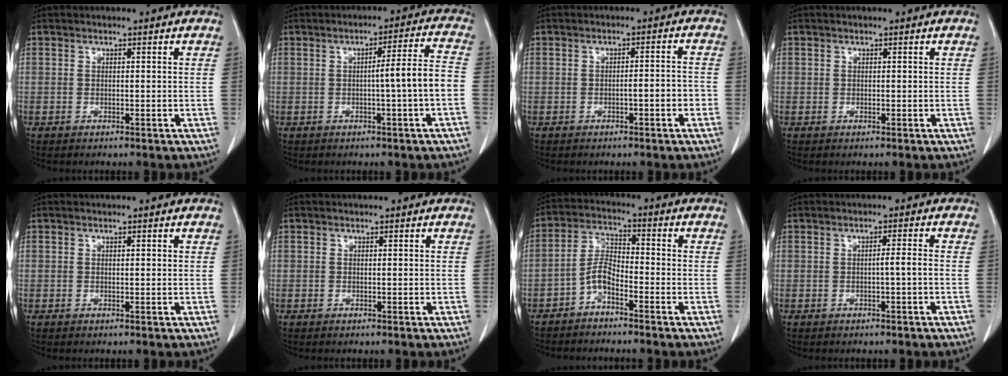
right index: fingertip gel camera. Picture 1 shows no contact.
{"total": 6.5, "force": [-1.4, -0.7, 6.3], "torque": [-0.089, 0.015, -0.019]}
{"total": 3.2, "force": [-1.2, 0.4, 3.0], "torque": [-0.041, 0.008, -0.017]}
{"total": 0.0}
{"total": 0.0}
{"total": 0.0}
{"total": 4.5, "force": [-3.0, 1.5, 3.1], "torque": [-0.067, 0.012, -0.062]}
{"total": 2.0, "force": [-0.7, -0.5, 1.8], "torque": [-0.026, 0.001, -0.012]}